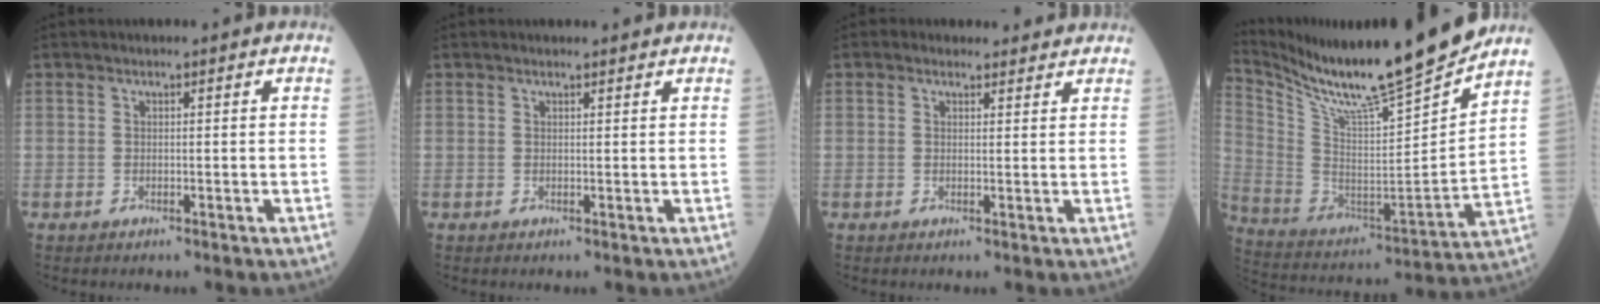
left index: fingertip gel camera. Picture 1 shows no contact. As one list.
[{"total": 1.3, "force": [1.3, 0.2, 0.0], "torque": [-0.011, 0.001, 0.017]}, {"total": 3.0, "force": [2.6, 1.4, 0.2], "torque": [-0.002, 0.011, 0.028]}, {"total": 22.1, "force": [19.3, -0.2, 10.9], "torque": [-0.207, -0.053, 0.325]}]